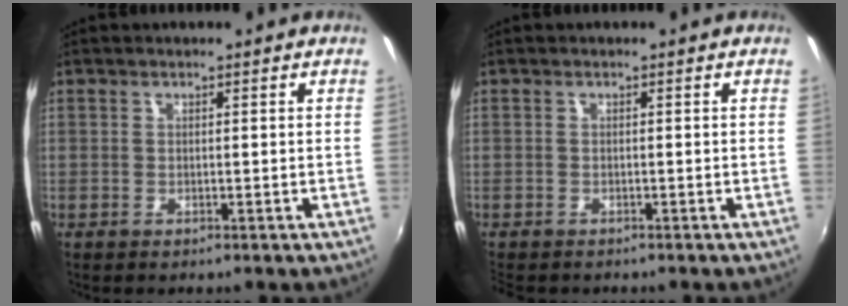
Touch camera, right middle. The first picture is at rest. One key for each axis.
{"total": 1.7, "fx": -1.4, "fy": 0.8, "fz": 0.5, "tx": -0.013, "ty": -0.006, "tz": -0.021}